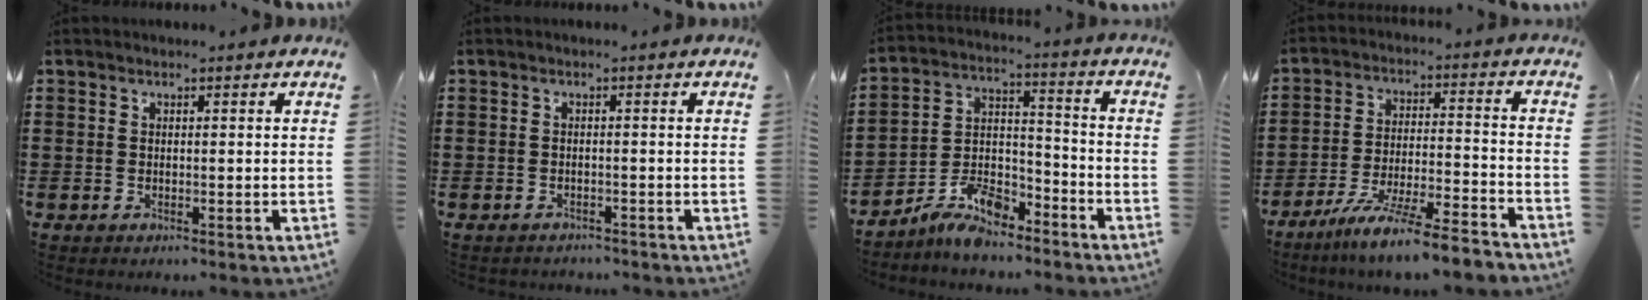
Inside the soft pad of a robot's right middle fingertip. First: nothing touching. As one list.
[{"total": 1.0, "force": [-1.0, 0.2, -0.1], "torque": [-0.002, 0.002, -0.022]}, {"total": 8.8, "force": [-7.8, 2.6, 3.2], "torque": [-0.064, 0.021, -0.150]}, {"total": 8.8, "force": [-7.8, -0.5, 4.0], "torque": [-0.073, 0.000, -0.151]}]